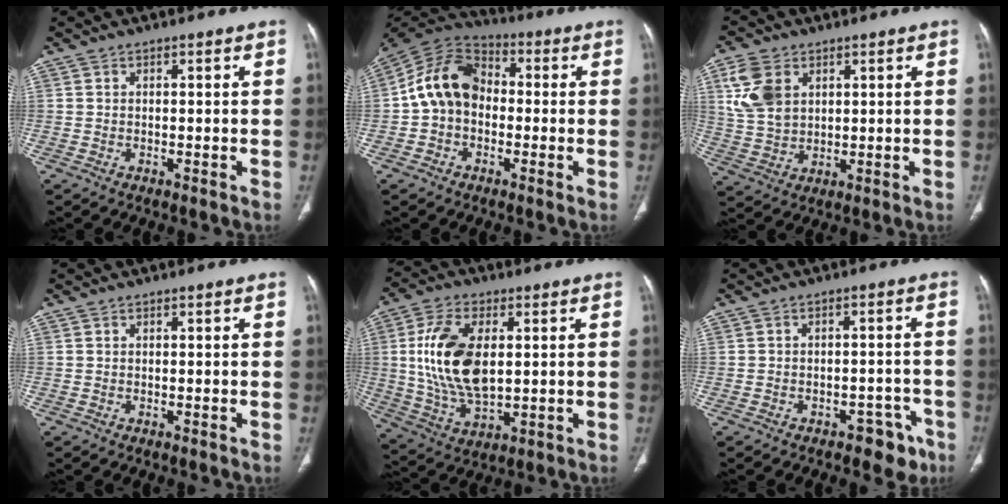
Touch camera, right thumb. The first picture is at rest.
{"total": 12.7, "force": [-0.7, 9.8, 8.1], "torque": [-0.135, 0.037, -0.029]}
{"total": 9.8, "force": [3.7, 6.7, 6.1], "torque": [-0.116, -0.008, 0.082]}
{"total": 0.0}
{"total": 16.2, "force": [2.3, 8.7, 13.4], "torque": [-0.262, -0.009, 0.050]}
{"total": 6.0, "force": [-3.9, 3.5, 2.9], "torque": [-0.014, 0.035, -0.047]}